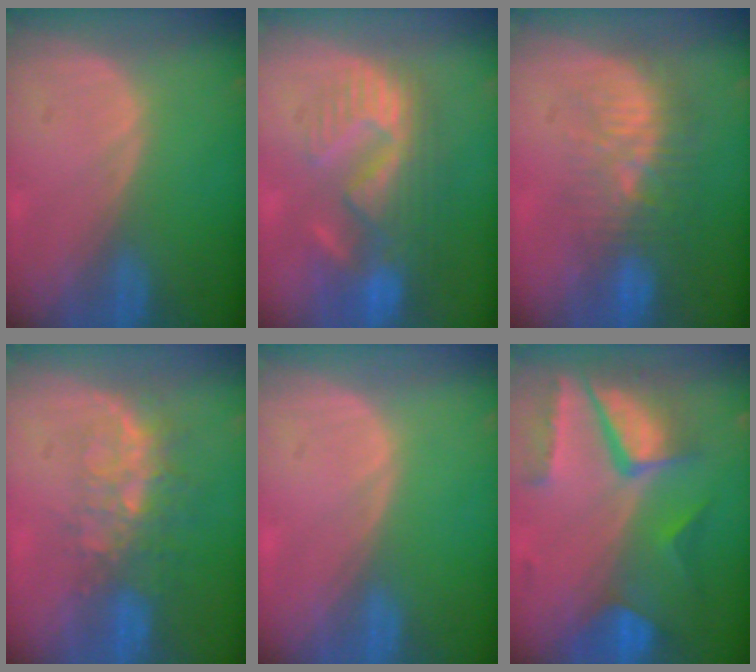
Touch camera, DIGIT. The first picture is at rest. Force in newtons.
{"total": 11.0, "press": 9.7, "slide": 5.3}
{"total": 9.3, "press": 8.5, "slide": 3.6}
{"total": 8.2, "press": 6.8, "slide": 4.6}
{"total": 0.0}
{"total": 10.4, "press": 8.8, "slide": 5.6}